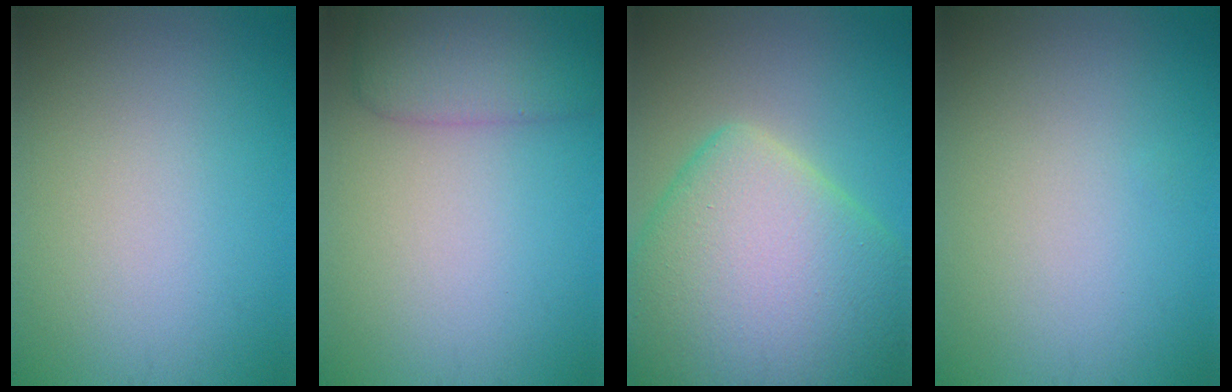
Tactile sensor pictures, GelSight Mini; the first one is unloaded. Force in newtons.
{"total": 3.8, "press": 3.8, "slide": 0.1}
{"total": 12.7, "press": 12.7, "slide": 0.6}
{"total": 0.0}